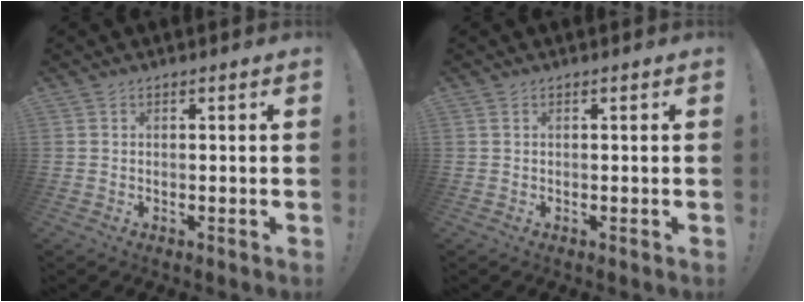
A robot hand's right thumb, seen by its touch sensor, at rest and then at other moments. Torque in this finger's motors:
{"motor_torque": [-0.46, 0.23, -0.22, 0.15, -0.03]}